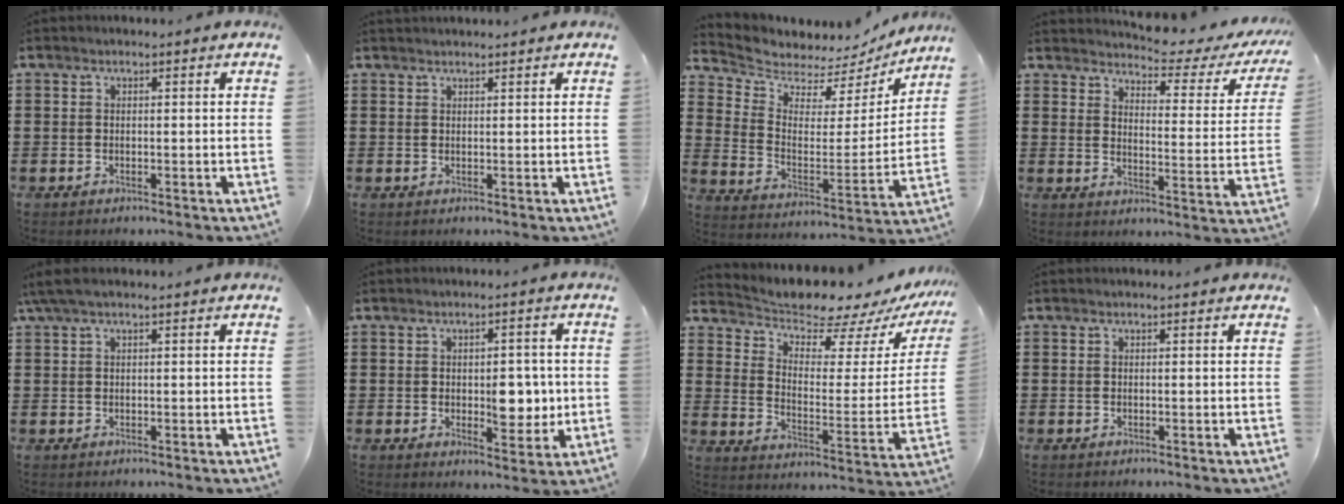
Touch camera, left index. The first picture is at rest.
{"total": 0.8, "force": [0.8, 0.0, 0.1], "torque": [-0.004, -0.002, 0.017]}
{"total": 5.0, "force": [4.6, 1.9, 0.2], "torque": [-0.041, -0.042, 0.076]}
{"total": 3.4, "force": [3.1, 0.4, 1.3], "torque": [-0.033, -0.033, 0.042]}
{"total": 1.7, "force": [0.5, 0.1, 1.6], "torque": [-0.038, -0.003, 0.007]}
{"total": 6.2, "force": [-0.2, 3.4, 5.2], "torque": [-0.066, -0.005, -0.010]}
{"total": 7.4, "force": [7.0, 1.5, 1.8], "torque": [-0.057, -0.061, 0.118]}
{"total": 0.0}